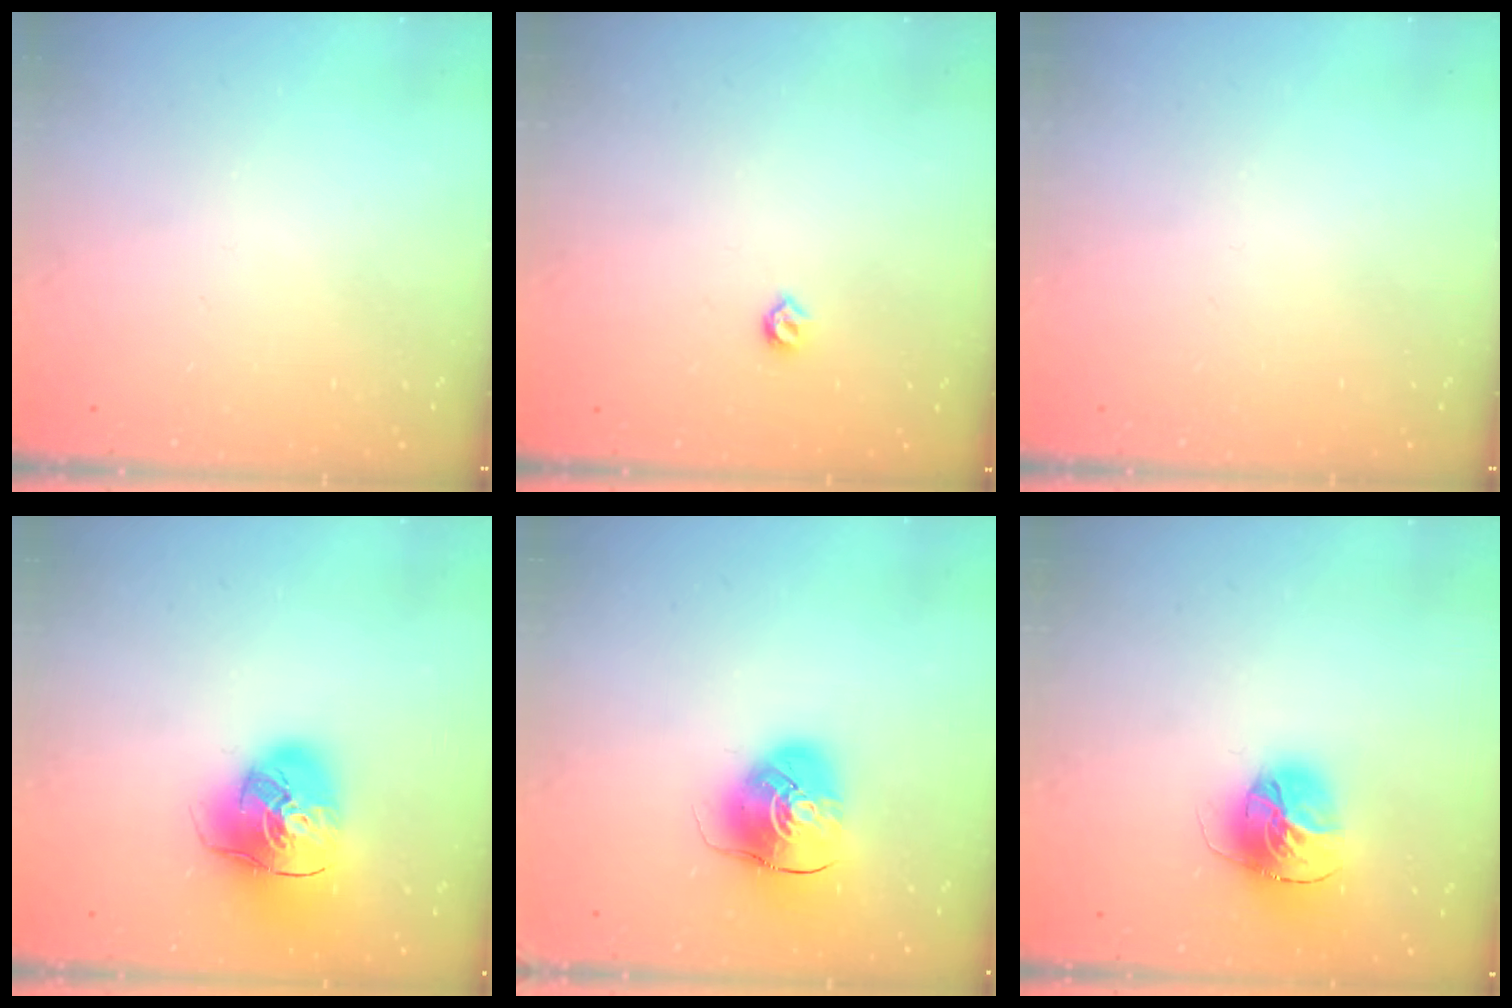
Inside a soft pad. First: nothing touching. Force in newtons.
{"total": 4.0, "press": 3.9, "slide": 0.8}
{"total": 0.0}
{"total": 16.2, "press": 16.0, "slide": 2.4}
{"total": 9.7, "press": 9.6, "slide": 1.2}
{"total": 16.1, "press": 16.0, "slide": 1.7}